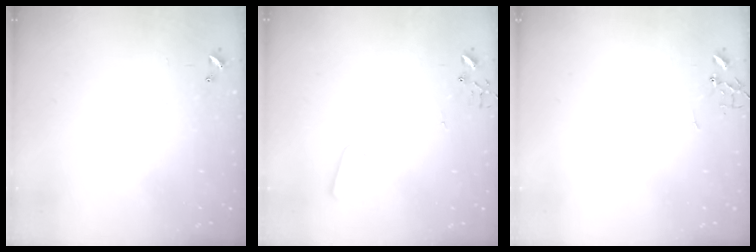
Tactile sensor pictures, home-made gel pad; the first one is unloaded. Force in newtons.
{"total": 2.9, "press": 2.9, "slide": 0.4}
{"total": 0.0}